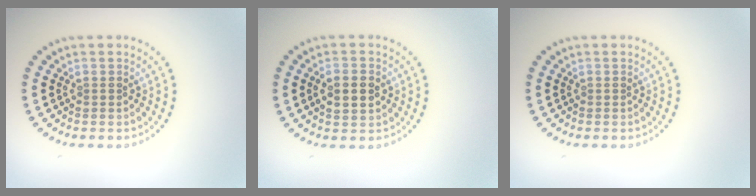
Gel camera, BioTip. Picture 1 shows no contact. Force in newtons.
{"total": 2.7, "press": 2.7, "slide": 0.1}
{"total": 0.0}